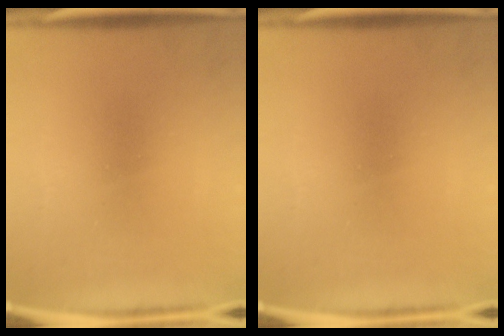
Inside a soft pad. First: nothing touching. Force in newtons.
{"total": 0.0}